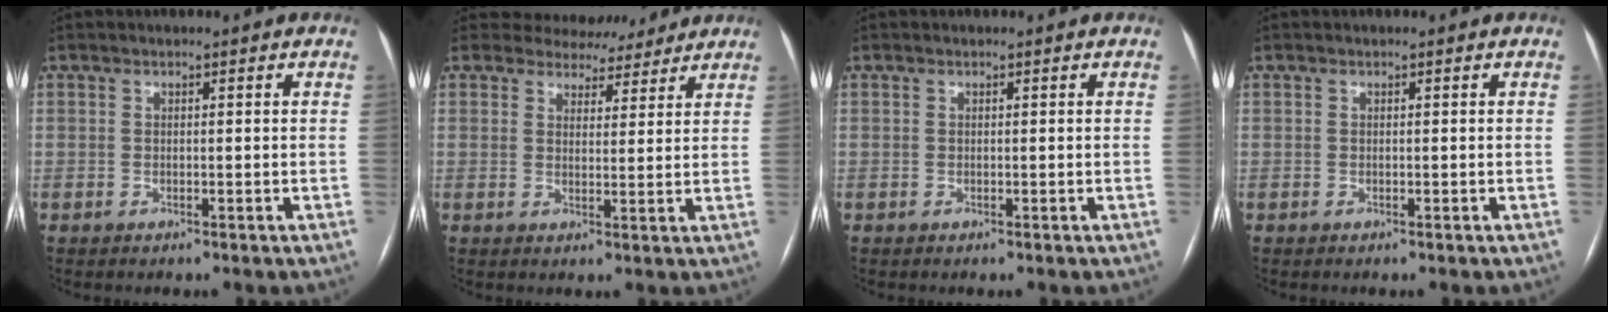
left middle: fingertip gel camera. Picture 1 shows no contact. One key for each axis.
{"total": 8.0, "fx": 7.2, "fy": 3.5, "fz": 0.4, "tx": 0.008, "ty": 0.008, "tz": 0.087}
{"total": 0.0}
{"total": 0.0}